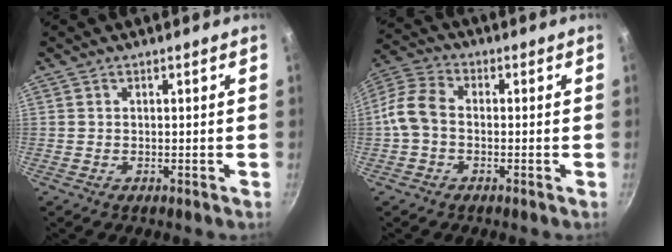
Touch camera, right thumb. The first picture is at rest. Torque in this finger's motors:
{"motor_torque": [0.07, 0.06, 0.91, -0.41, 0.13]}